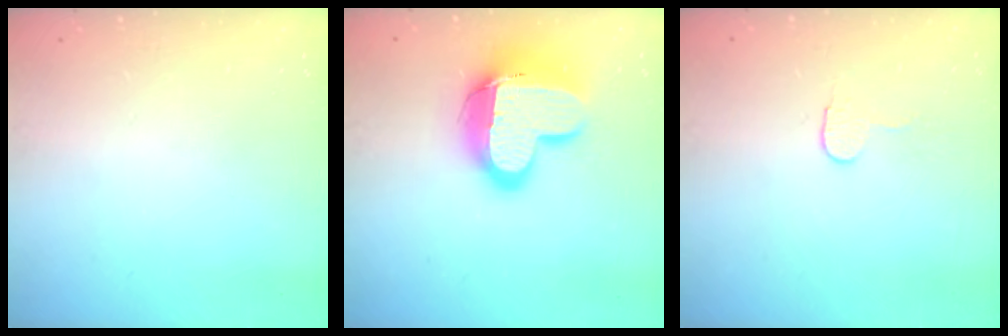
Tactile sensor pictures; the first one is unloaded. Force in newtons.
{"total": 17.0, "press": 17.0, "slide": 1.2}
{"total": 3.2, "press": 3.2, "slide": 0.3}